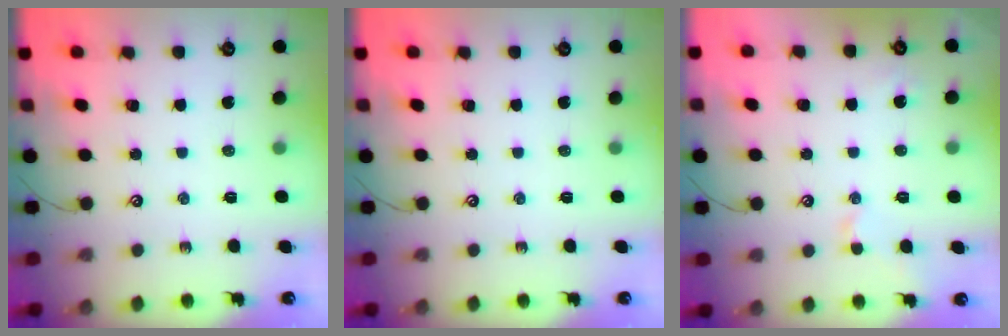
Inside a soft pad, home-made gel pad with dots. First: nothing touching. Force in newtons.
{"total": 0.0}
{"total": 1.7, "press": 1.6, "slide": 0.6}